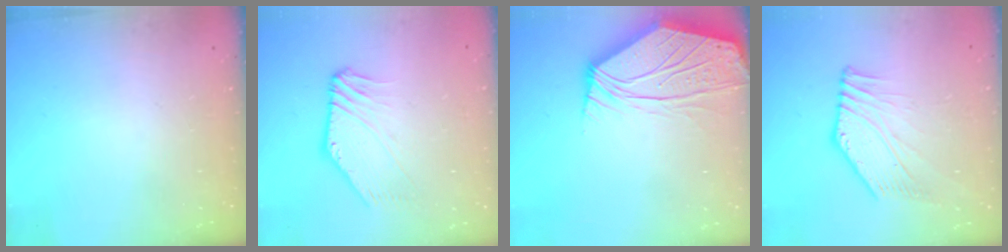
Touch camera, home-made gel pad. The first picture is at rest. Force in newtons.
{"total": 2.8, "press": 2.8, "slide": 0.3}
{"total": 9.6, "press": 9.4, "slide": 1.6}
{"total": 2.6, "press": 2.5, "slide": 0.9}